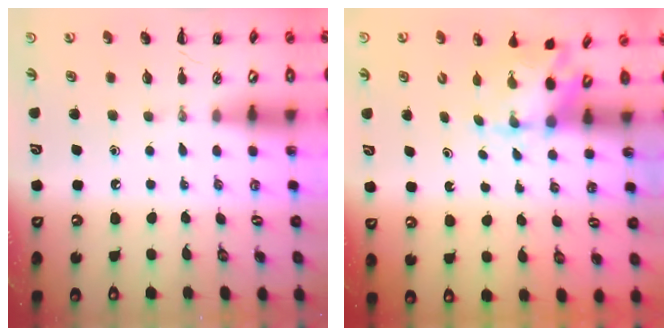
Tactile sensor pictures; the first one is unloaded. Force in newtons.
{"total": 2.5, "press": 2.3, "slide": 1.0}